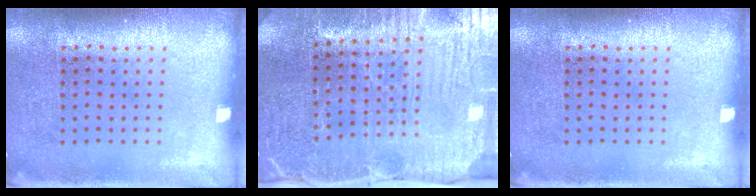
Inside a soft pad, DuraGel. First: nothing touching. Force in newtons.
{"total": 3.9, "press": 3.8, "slide": 0.5}
{"total": 0.0}